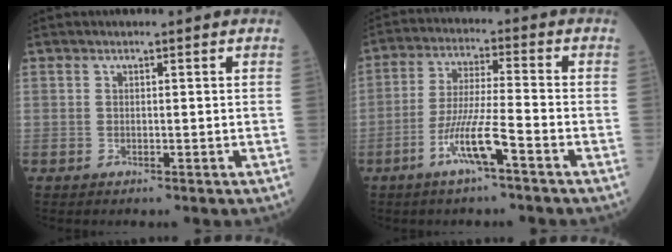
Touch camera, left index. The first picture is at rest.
{"total": 8.0, "force": [-4.3, -0.1, 6.8], "torque": [-0.137, -0.005, -0.082]}